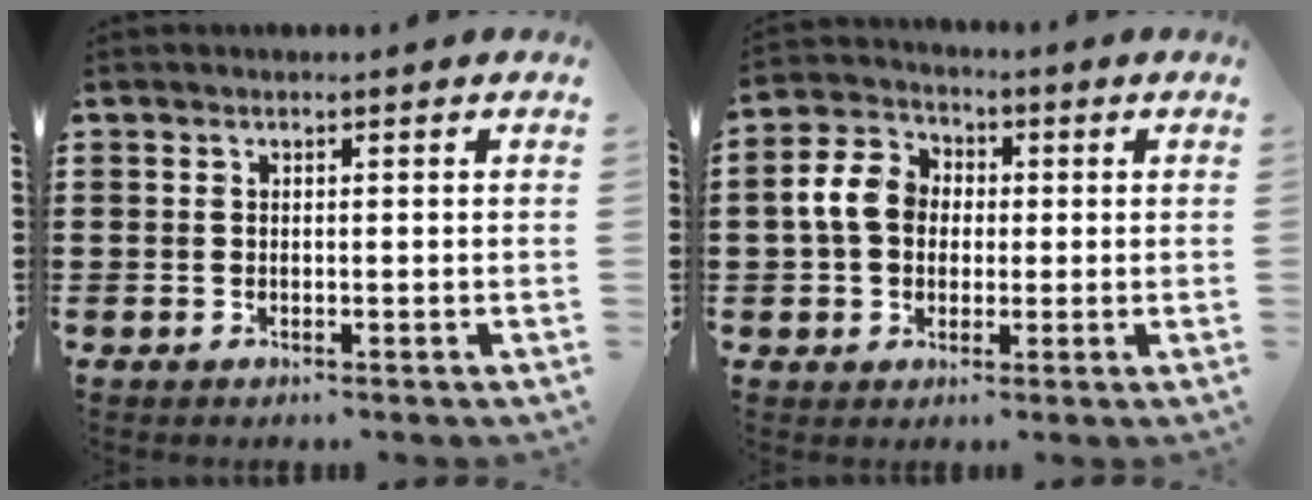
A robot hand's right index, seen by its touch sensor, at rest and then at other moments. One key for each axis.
{"total": 7.1, "fx": 0.1, "fy": 5.8, "fz": 4.0, "tx": -0.111, "ty": 0.012, "tz": -0.004}